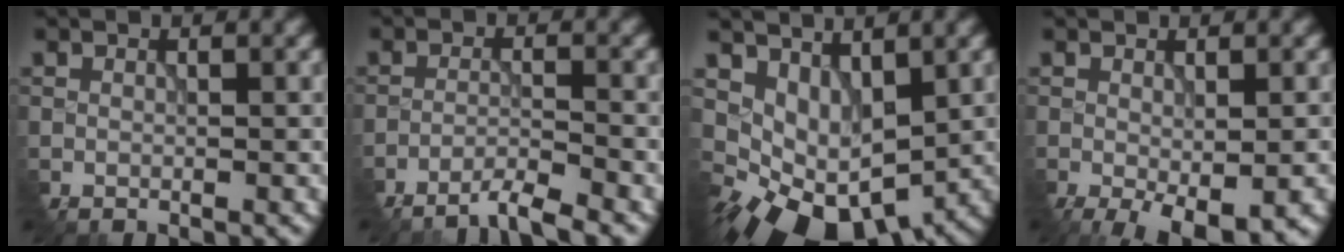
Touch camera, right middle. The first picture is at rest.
{"total": 3.4, "force": [-3.0, 0.0, 1.5], "torque": [-0.025, 0.003, -0.059]}
{"total": 8.0, "force": [-0.5, 5.6, 5.7], "torque": [-0.082, -0.020, 0.019]}
{"total": 4.5, "force": [-2.2, 1.8, 3.5], "torque": [-0.059, -0.016, -0.024]}